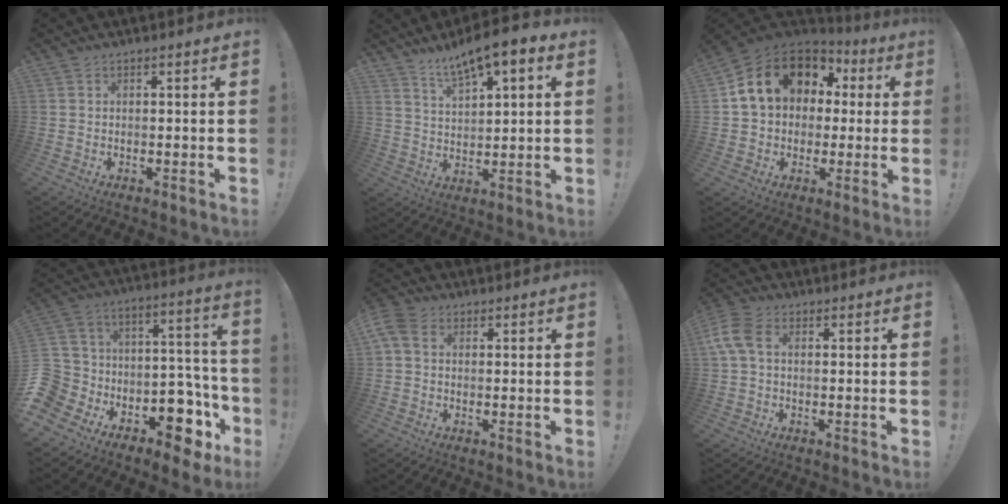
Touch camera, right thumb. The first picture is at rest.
{"total": 9.5, "force": [6.8, 2.9, 6.1], "torque": [-0.104, -0.034, 0.119]}
{"total": 16.3, "force": [5.6, 12.3, 9.1], "torque": [-0.154, -0.008, 0.108]}
{"total": 13.9, "force": [-7.8, 9.2, 7.0], "torque": [-0.114, 0.025, -0.121]}
{"total": 5.4, "force": [1.6, 3.7, 3.7], "torque": [-0.083, -0.001, 0.031]}
{"total": 7.1, "force": [1.1, 4.2, 5.6], "torque": [-0.119, 0.004, 0.024]}